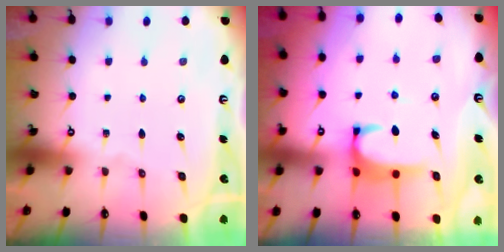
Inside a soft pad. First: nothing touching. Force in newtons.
{"total": 2.9, "press": 2.8, "slide": 0.7}